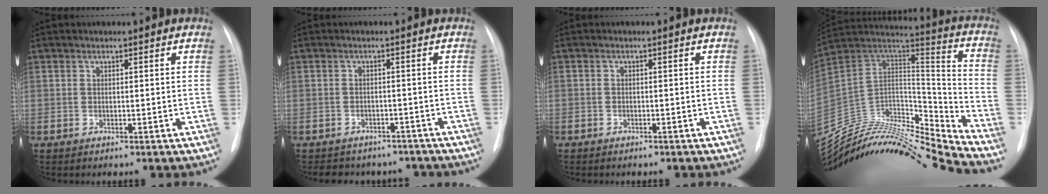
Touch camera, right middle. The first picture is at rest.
{"total": 8.8, "force": [-7.7, 4.1, 1.2], "torque": [-0.014, 0.015, -0.087]}
{"total": 1.1, "force": [-0.8, 0.8, 0.2], "torque": [-0.008, 0.002, -0.009]}
{"total": 27.1, "force": [-25.6, 1.3, 8.9], "torque": [-0.181, 0.014, -0.423]}